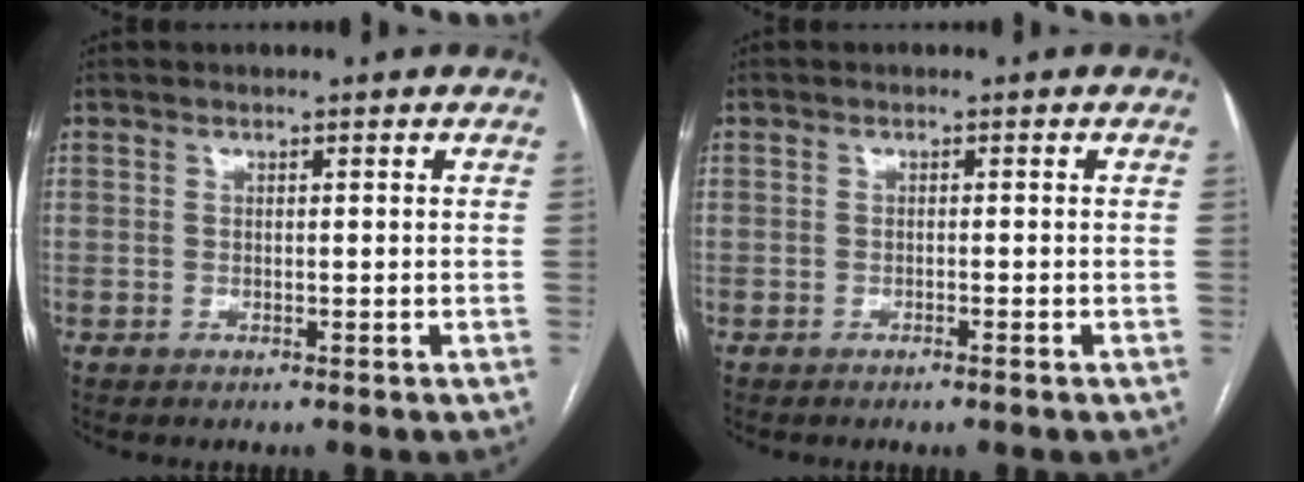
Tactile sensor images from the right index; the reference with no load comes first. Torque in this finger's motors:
{"motor_torque": [0.09, 0.00, -0.01, 0.00]}